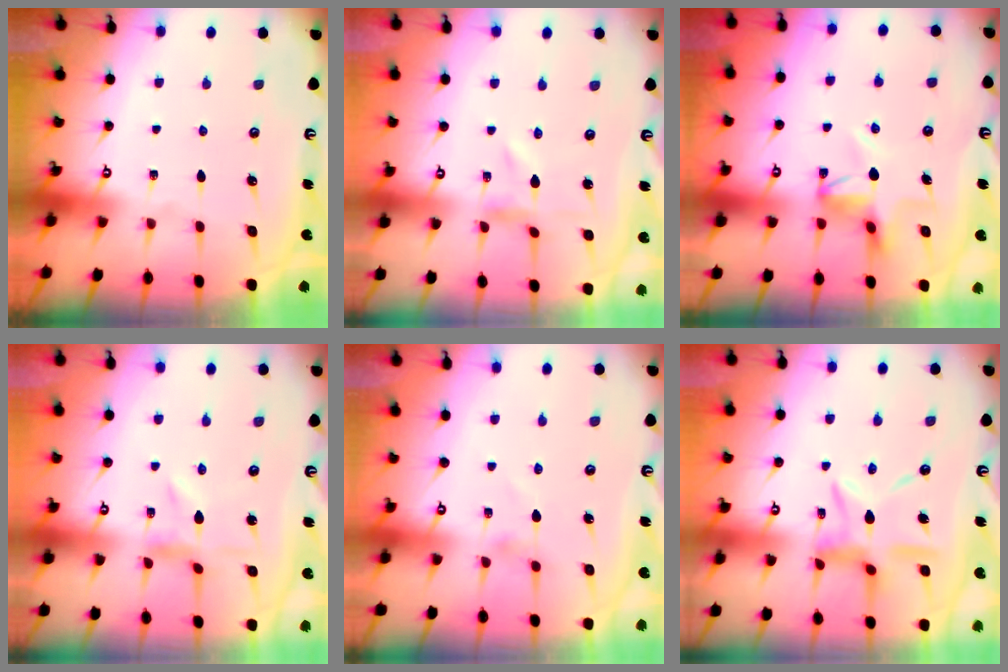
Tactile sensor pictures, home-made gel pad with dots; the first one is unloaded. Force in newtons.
{"total": 0.0}
{"total": 5.7, "press": 5.7, "slide": 0.6}
{"total": 0.0}
{"total": 0.0}
{"total": 10.9, "press": 10.8, "slide": 1.0}